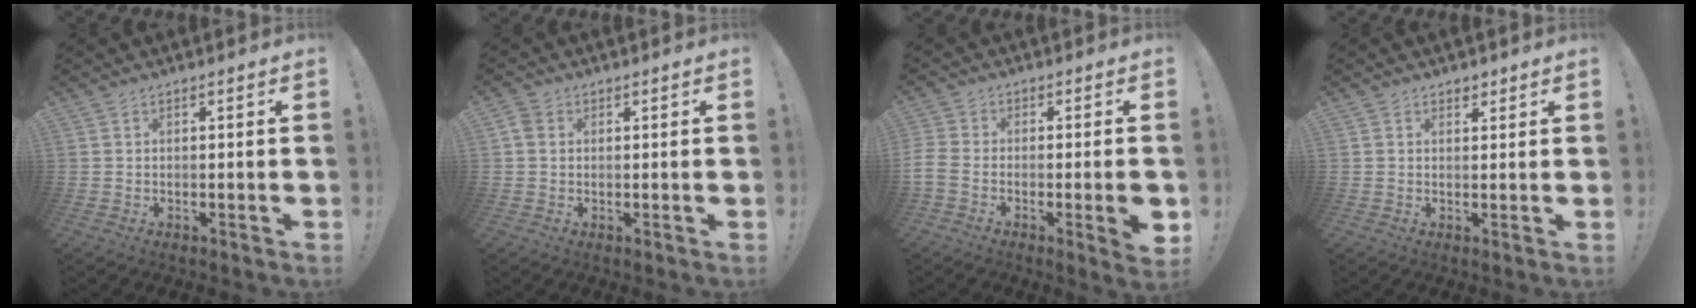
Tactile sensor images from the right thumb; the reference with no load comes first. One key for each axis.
{"total": 2.8, "fx": 0.8, "fy": 2.3, "fz": 1.5, "tx": -0.023, "ty": 0.004, "tz": 0.015}
{"total": 8.3, "fx": -2.7, "fy": 2.7, "fz": 7.4, "tx": -0.143, "ty": 0.001, "tz": -0.047}
{"total": 1.8, "fx": 1.3, "fy": 1.1, "fz": 0.4, "tx": 0.001, "ty": -0.006, "tz": 0.023}